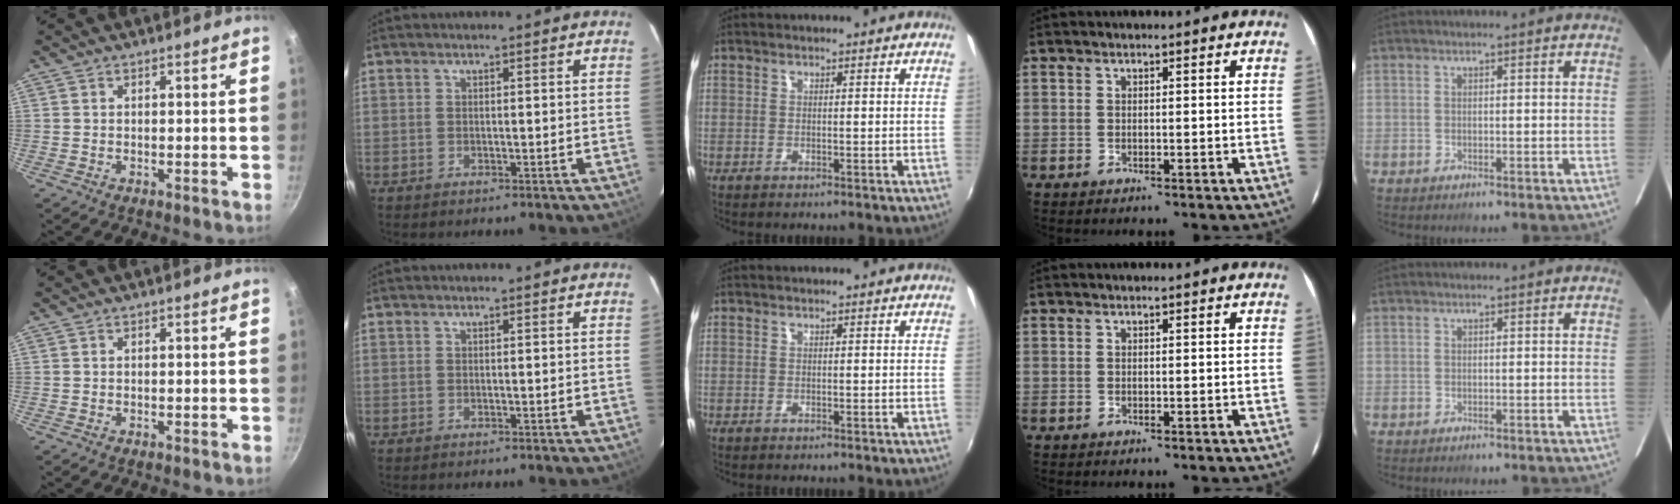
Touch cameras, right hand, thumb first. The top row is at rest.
{}